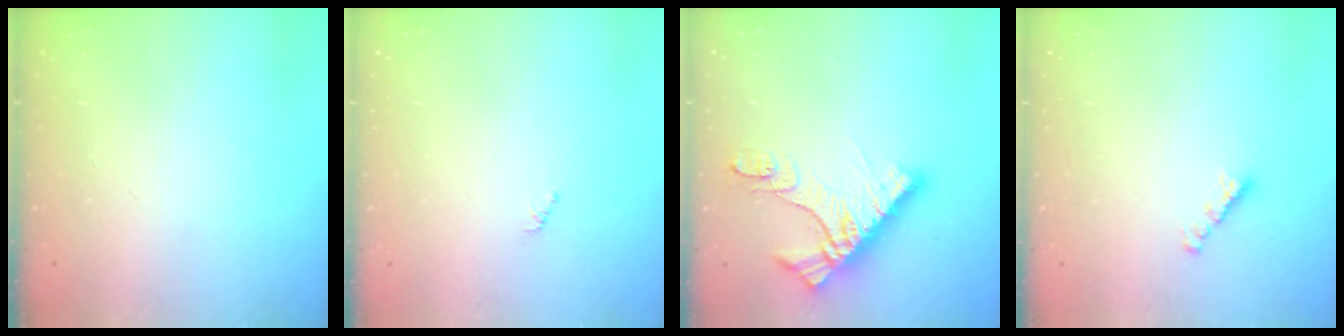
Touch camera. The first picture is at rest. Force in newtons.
{"total": 0.7, "press": 0.7, "slide": 0.3}
{"total": 12.3, "press": 12.2, "slide": 1.2}
{"total": 2.7, "press": 2.6, "slide": 0.8}